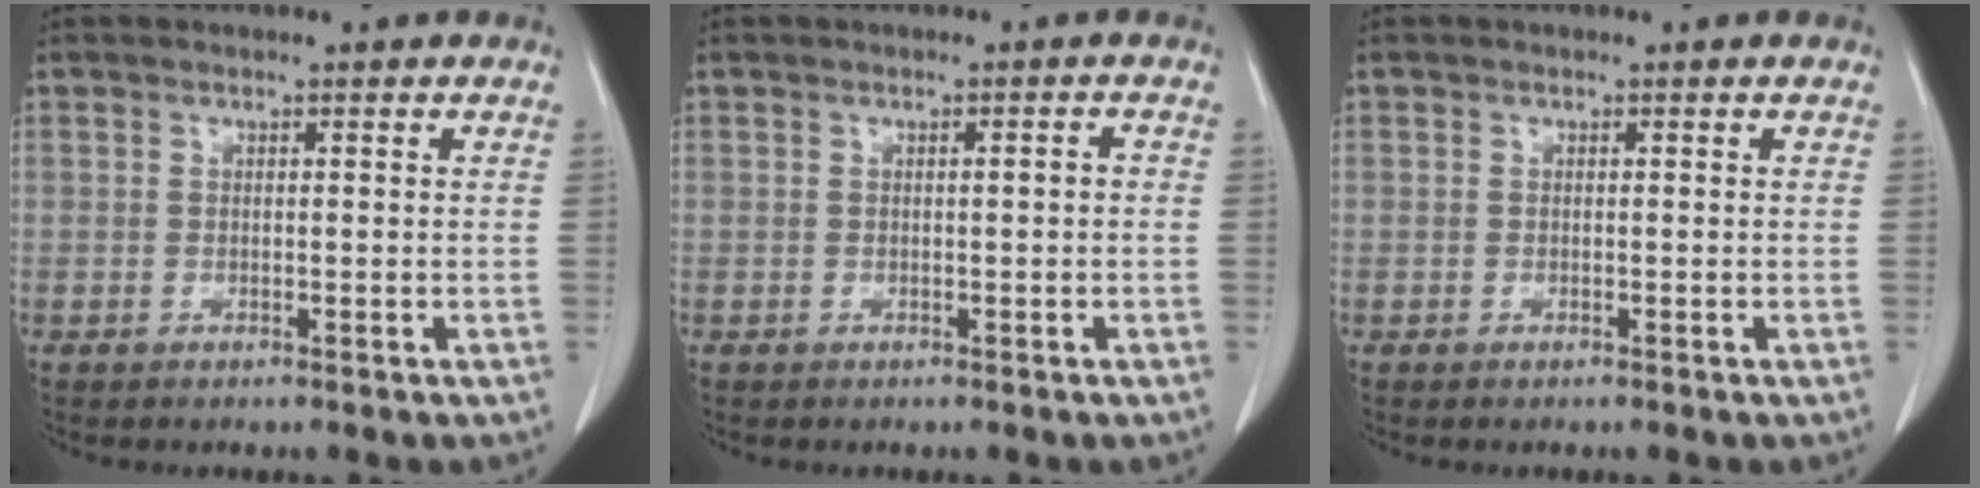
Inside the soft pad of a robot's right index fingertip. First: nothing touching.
{"total": 0.9, "force": [-0.1, 0.1, 0.9], "torque": [-0.013, 0.002, 0.000]}
{"total": 0.0}